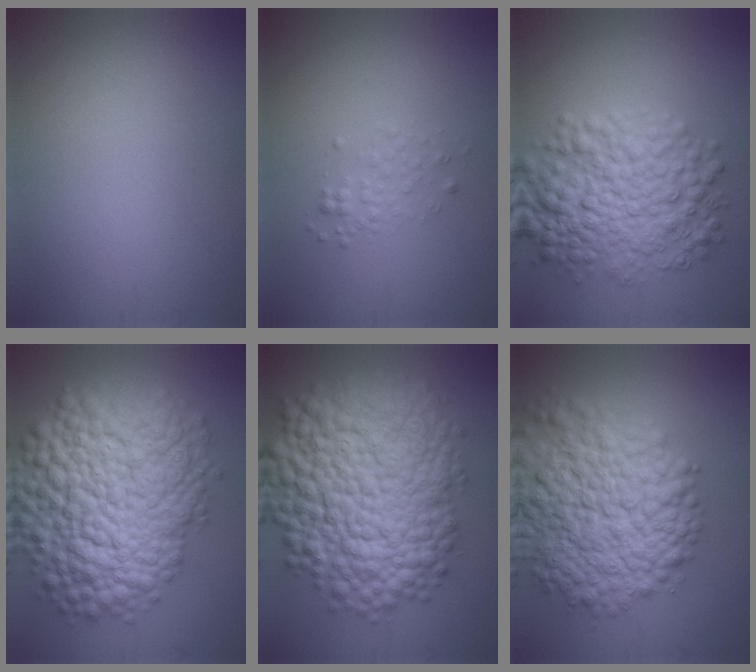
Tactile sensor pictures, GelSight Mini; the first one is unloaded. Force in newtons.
{"total": 1.4, "press": 1.4, "slide": 0.1}
{"total": 8.0, "press": 8.0, "slide": 0.1}
{"total": 14.6, "press": 14.6, "slide": 0.6}
{"total": 15.5, "press": 15.5, "slide": 0.5}
{"total": 11.8, "press": 11.7, "slide": 0.6}